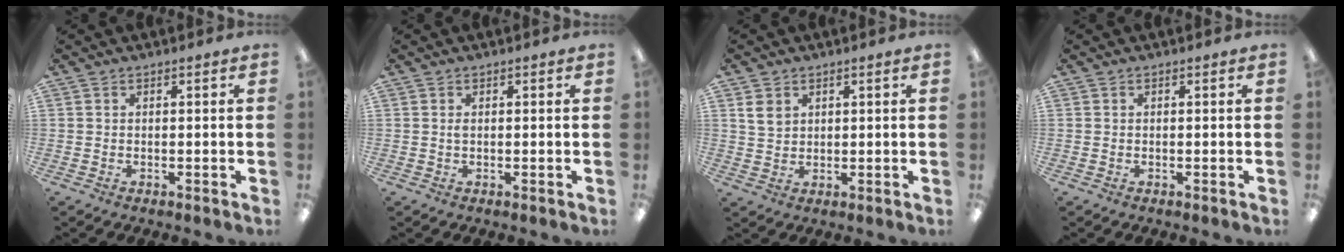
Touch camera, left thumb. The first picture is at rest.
{"total": 0.7, "force": [0.1, 0.4, 0.6], "torque": [-0.013, 0.003, 0.001]}
{"total": 4.0, "force": [1.9, 3.1, 1.7], "torque": [-0.032, 0.002, 0.034]}
{"total": 0.0}